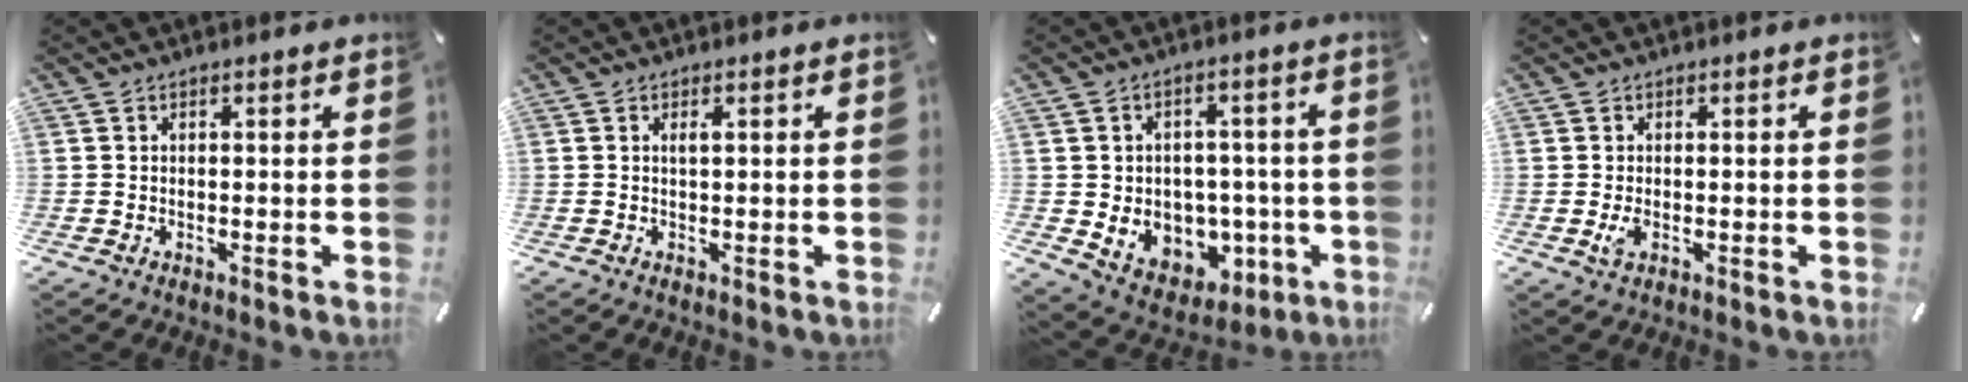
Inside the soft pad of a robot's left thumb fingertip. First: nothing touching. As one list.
[{"total": 0.7, "force": [0.3, 0.1, 0.7], "torque": [-0.014, 0.002, 0.004]}, {"total": 8.6, "force": [-0.8, 8.1, 2.8], "torque": [-0.025, -0.011, 0.002]}, {"total": 1.8, "force": [-0.3, 1.3, 1.3], "torque": [-0.028, -0.002, -0.006]}]